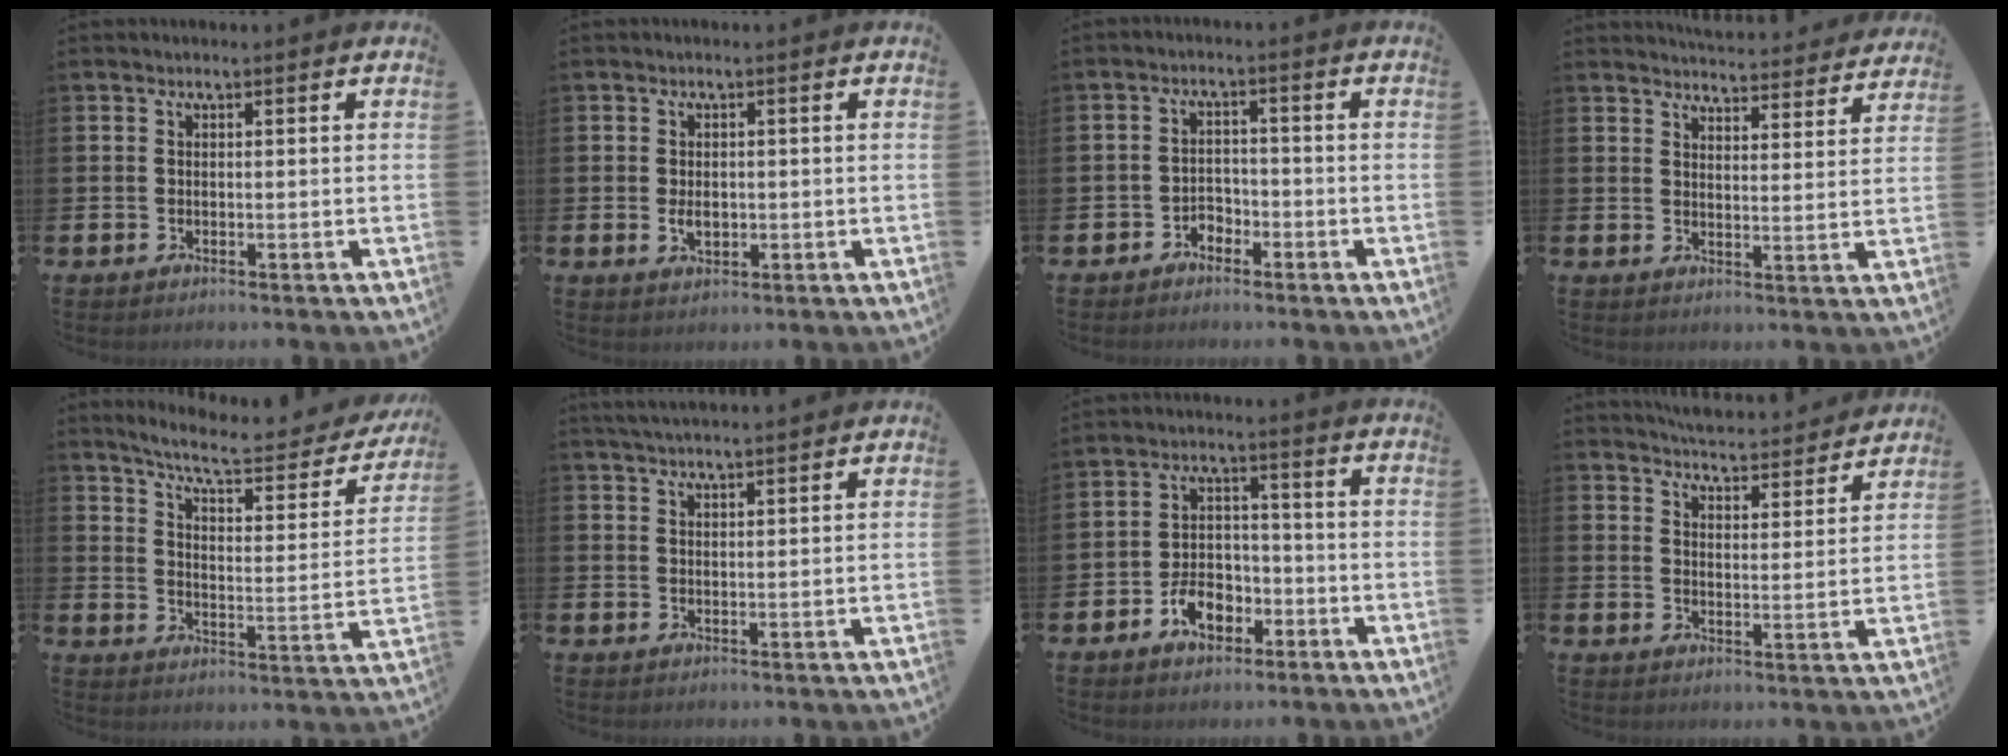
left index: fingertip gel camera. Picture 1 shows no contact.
{"total": 2.2, "force": [0.0, 1.4, 1.6], "torque": [-0.024, 0.002, -0.003]}
{"total": 2.2, "force": [-1.9, 1.2, 0.2], "torque": [-0.018, 0.007, -0.041]}
{"total": 5.1, "force": [5.1, 0.5, 0.4], "torque": [-0.012, -0.040, 0.088]}
{"total": 7.7, "force": [6.8, 1.4, 3.2], "torque": [-0.089, -0.046, 0.113]}
{"total": 2.9, "force": [2.9, -0.1, 0.5], "torque": [-0.014, -0.008, 0.052]}
{"total": 5.5, "force": [-2.9, 3.7, 2.9], "torque": [-0.048, 0.013, -0.056]}
{"total": 5.3, "force": [5.3, 0.3, 0.4], "torque": [-0.022, -0.040, 0.093]}